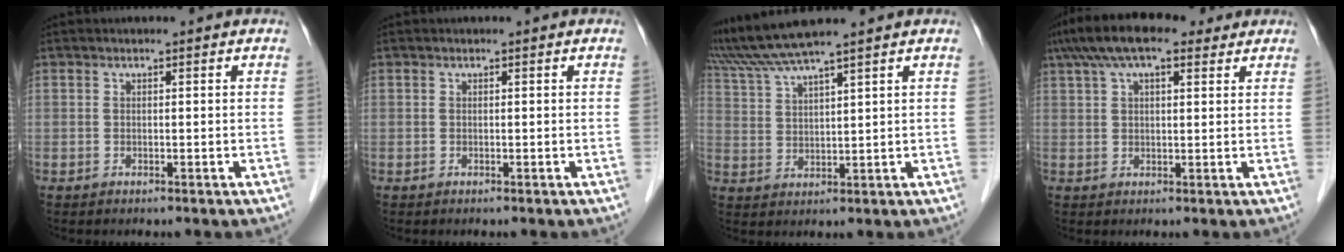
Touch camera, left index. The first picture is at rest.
{"total": 0.0}
{"total": 8.6, "force": [7.6, -1.8, 3.6], "torque": [-0.077, 0.020, 0.151]}
{"total": 11.3, "force": [7.9, 3.7, 7.1], "torque": [-0.136, 0.055, 0.135]}